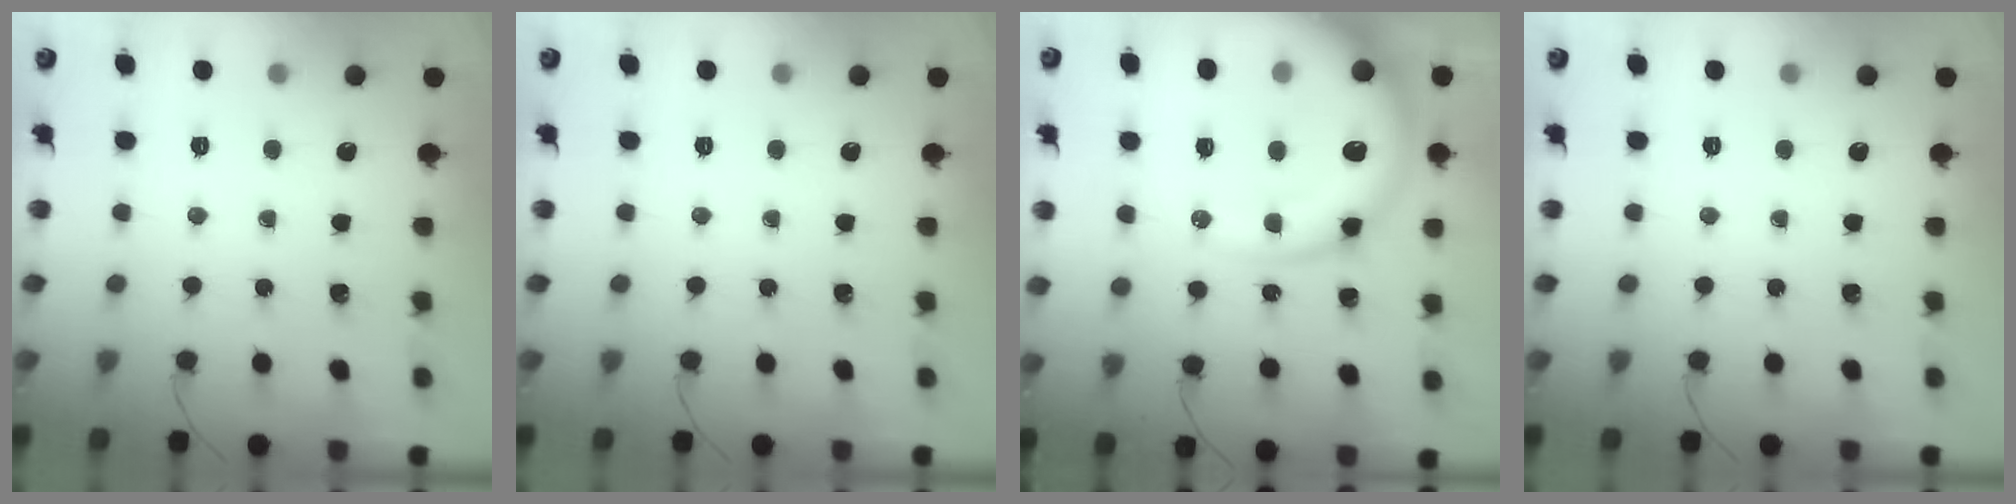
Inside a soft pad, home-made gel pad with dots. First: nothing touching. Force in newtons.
{"total": 0.0}
{"total": 19.5, "press": 18.9, "slide": 4.5}
{"total": 0.0}